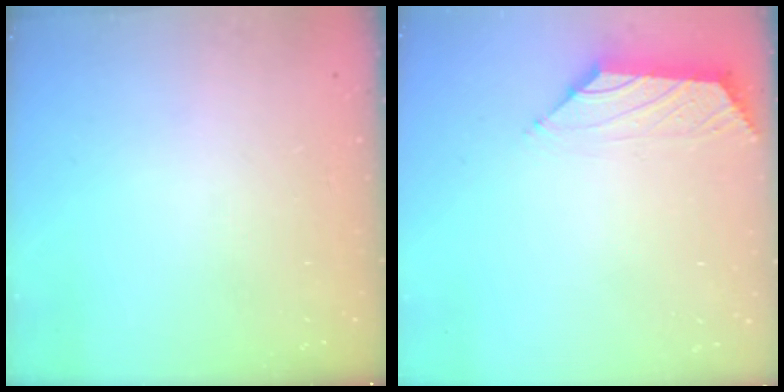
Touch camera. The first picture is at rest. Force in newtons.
{"total": 0.8, "press": 0.4, "slide": 0.6}